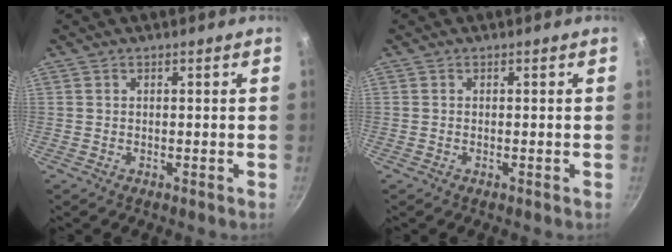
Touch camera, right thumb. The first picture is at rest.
{"total": 0.0}